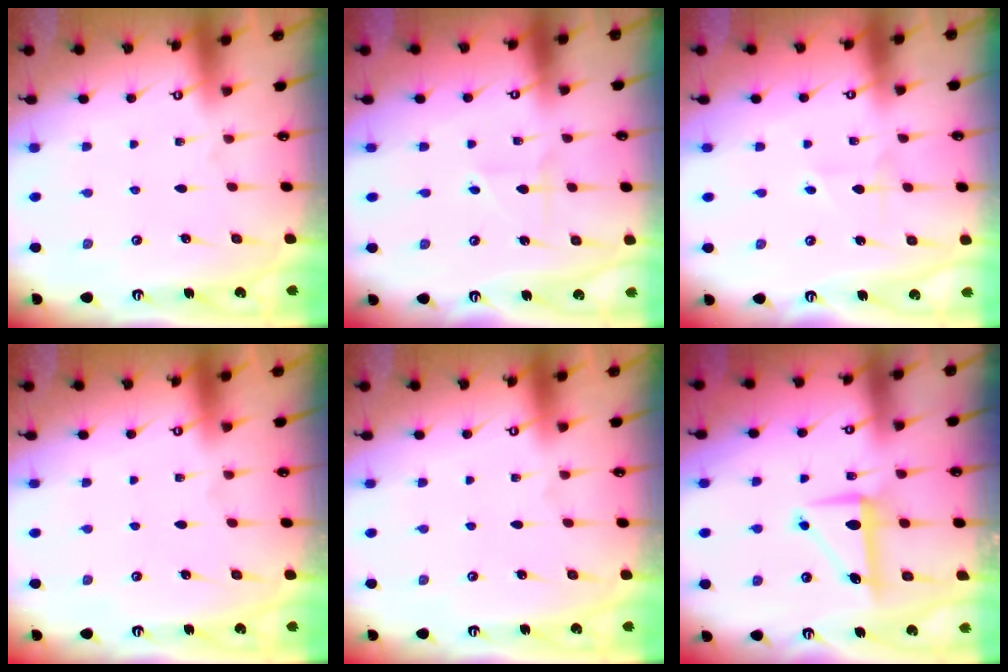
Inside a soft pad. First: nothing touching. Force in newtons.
{"total": 2.9, "press": 2.9, "slide": 0.3}
{"total": 2.5, "press": 2.5, "slide": 0.3}
{"total": 0.0}
{"total": 0.0}
{"total": 8.4, "press": 8.4, "slide": 0.3}